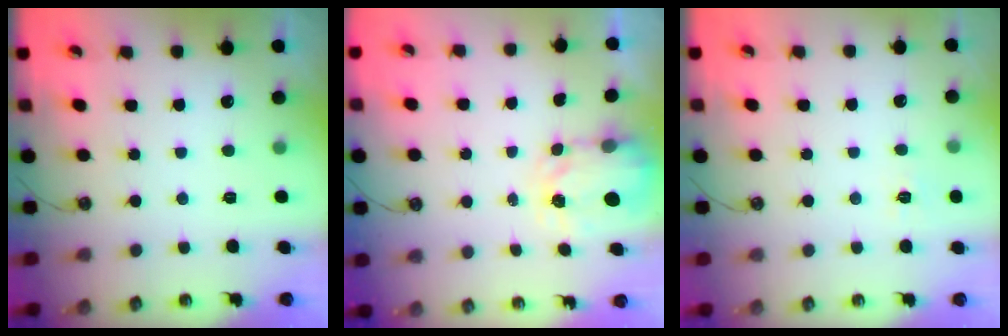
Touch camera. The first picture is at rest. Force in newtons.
{"total": 3.6, "press": 3.5, "slide": 0.5}
{"total": 4.8, "press": 4.8, "slide": 0.6}